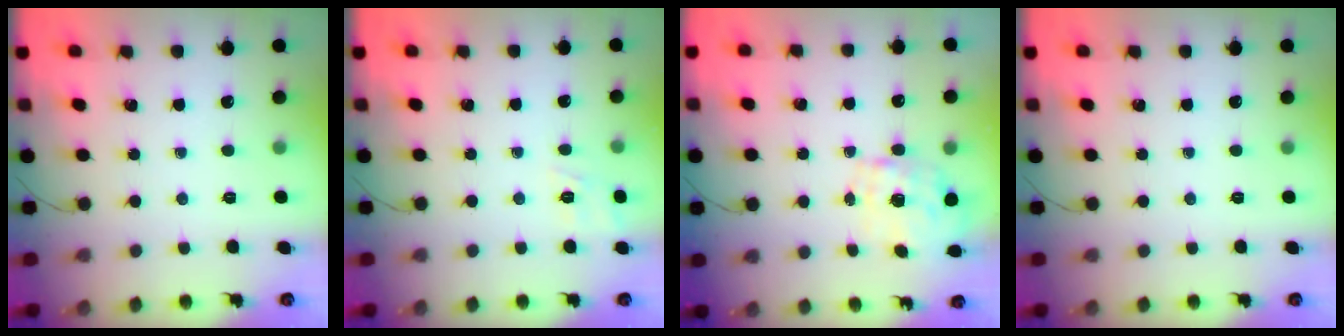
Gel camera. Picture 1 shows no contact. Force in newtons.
{"total": 3.2, "press": 2.6, "slide": 1.8}
{"total": 1.9, "press": 1.7, "slide": 0.7}
{"total": 0.0}